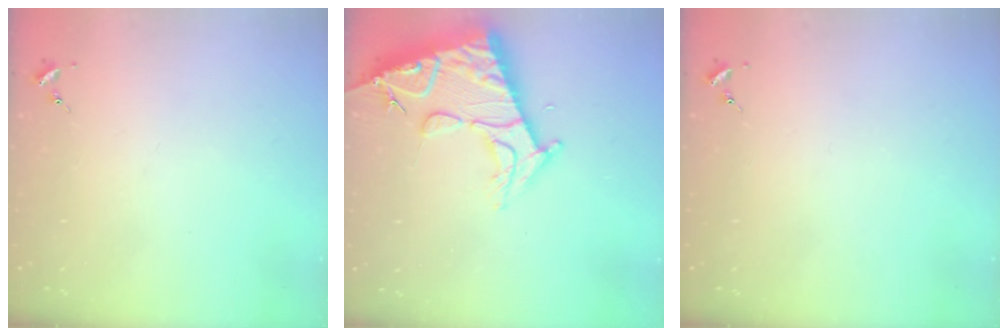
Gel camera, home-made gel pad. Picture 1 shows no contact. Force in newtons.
{"total": 16.3, "press": 16.2, "slide": 1.7}
{"total": 0.0}